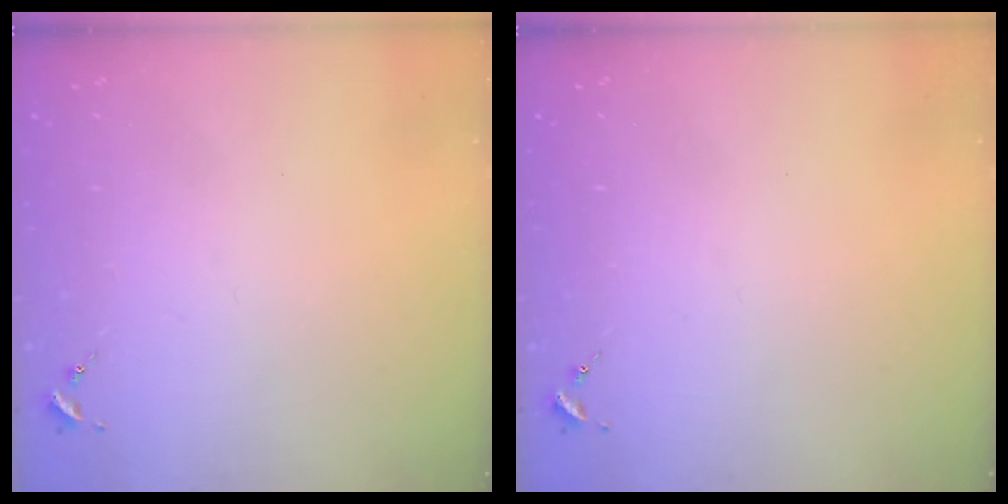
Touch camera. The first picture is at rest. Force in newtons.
{"total": 0.0}